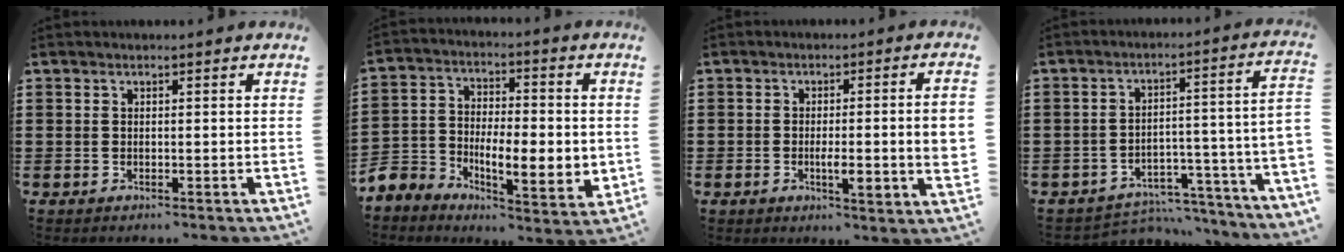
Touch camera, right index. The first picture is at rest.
{"total": 7.3, "force": [-1.9, 4.9, 5.0], "torque": [-0.111, -0.011, -0.032]}
{"total": 5.6, "force": [-0.8, 0.7, 5.5], "torque": [-0.091, -0.002, -0.014]}
{"total": 4.4, "force": [-4.0, 0.3, 1.7], "torque": [-0.031, -0.014, -0.080]}